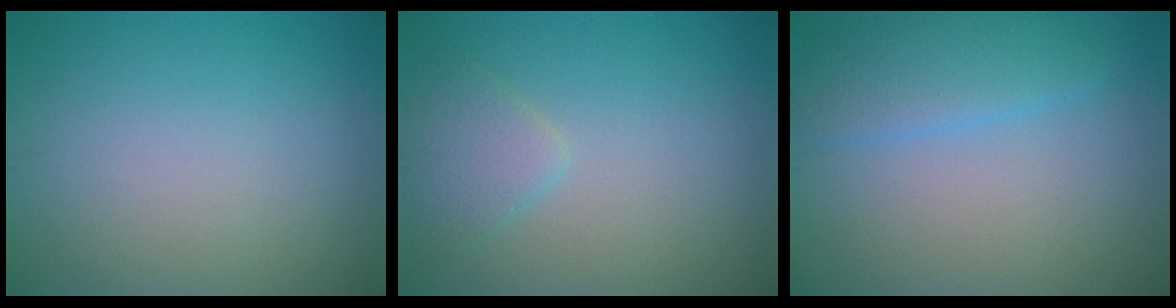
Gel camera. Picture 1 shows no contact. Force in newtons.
{"total": 2.3, "press": 2.3, "slide": 0.1}
{"total": 3.4, "press": 3.4, "slide": 0.1}